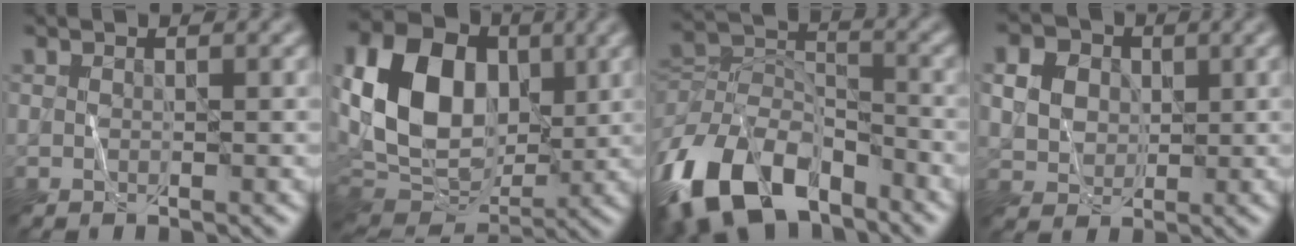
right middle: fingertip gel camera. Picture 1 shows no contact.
{"total": 12.6, "force": [2.0, 9.1, 8.4], "torque": [-0.171, 0.010, 0.028]}
{"total": 12.5, "force": [-7.7, 6.8, 7.0], "torque": [-0.143, 0.002, -0.156]}
{"total": 6.7, "force": [2.1, 5.4, 3.3], "torque": [-0.081, 0.026, 0.035]}